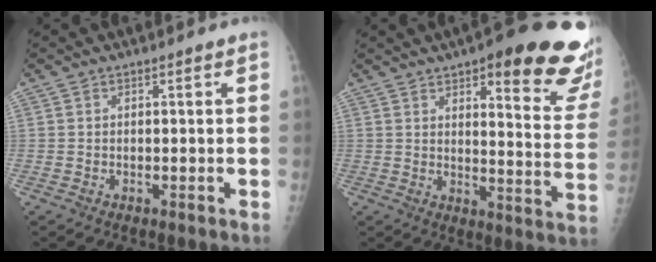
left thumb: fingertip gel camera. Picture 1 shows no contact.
{"total": 22.4, "force": [13.1, 5.7, 17.2], "torque": [-0.184, -0.060, 0.161]}